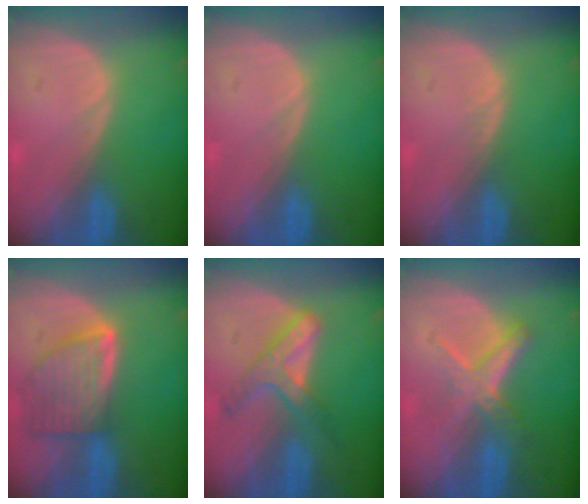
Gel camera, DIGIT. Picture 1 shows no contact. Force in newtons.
{"total": 0.0}
{"total": 0.5, "press": 0.5, "slide": 0.1}
{"total": 8.0, "press": 7.2, "slide": 3.5}
{"total": 6.2, "press": 5.6, "slide": 2.7}
{"total": 5.4, "press": 5.2, "slide": 1.3}